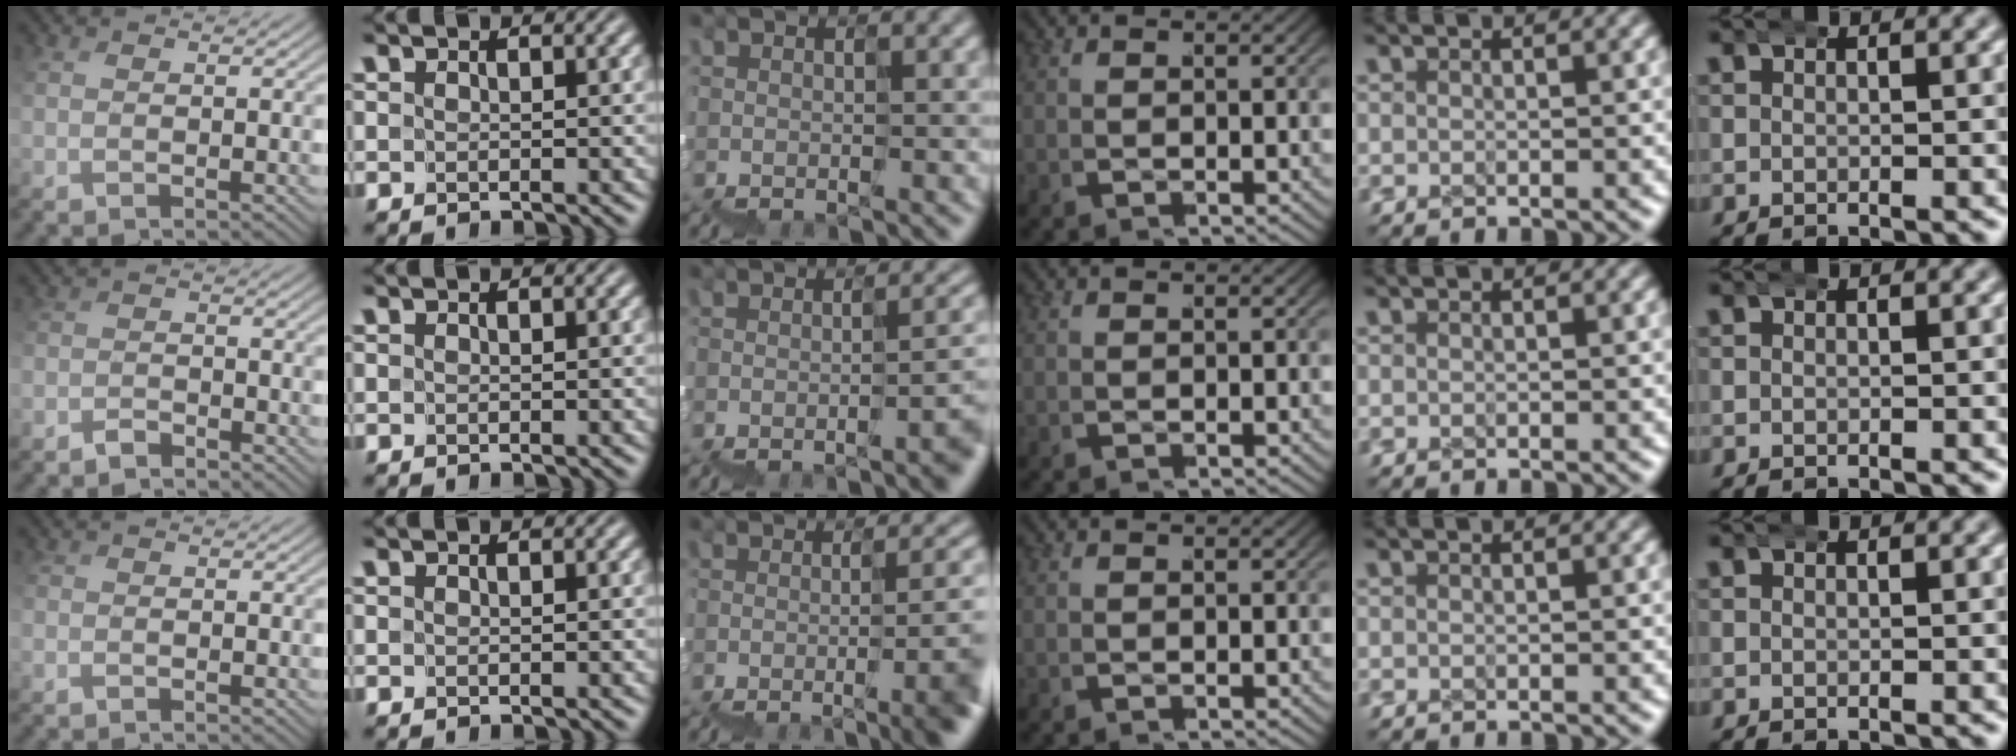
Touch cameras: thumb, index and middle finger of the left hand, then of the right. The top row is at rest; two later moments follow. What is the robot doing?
{"motion": "wrap", "object": "ethernet cable"}